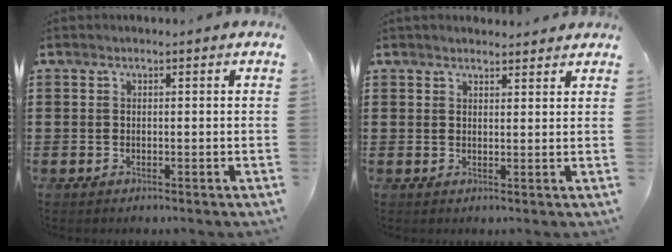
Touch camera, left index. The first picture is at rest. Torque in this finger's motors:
{"motor_torque": [1.09, -1.05, 0.33, 0.07]}